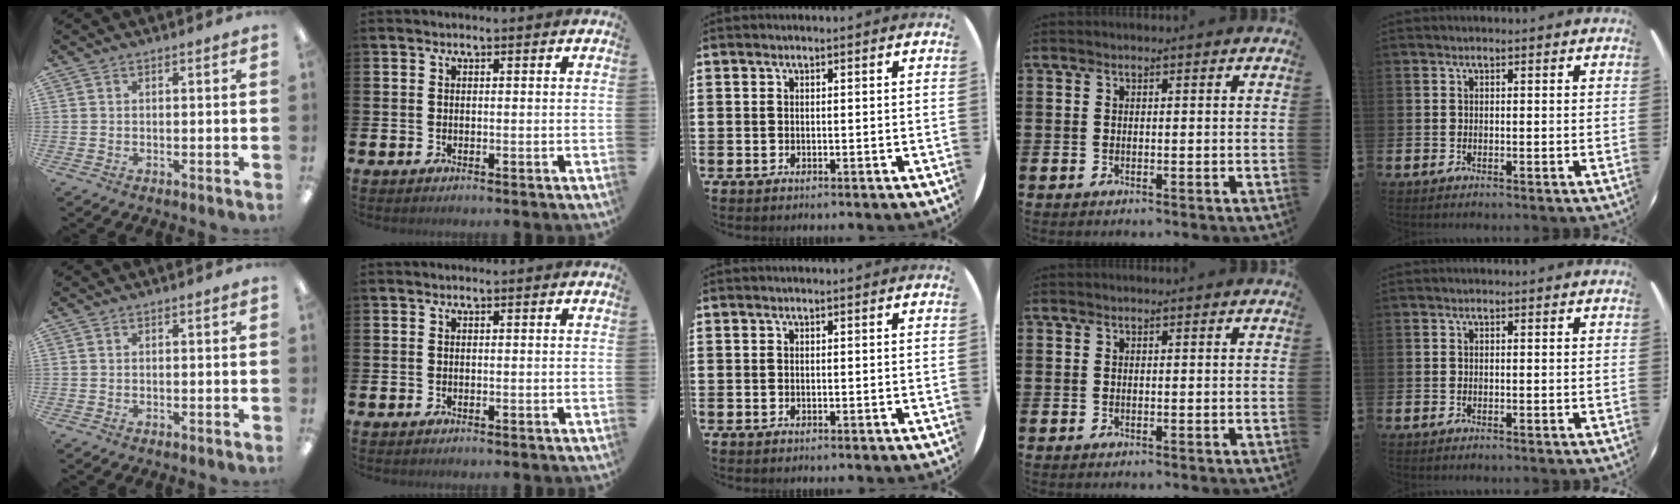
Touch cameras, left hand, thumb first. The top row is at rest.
{}